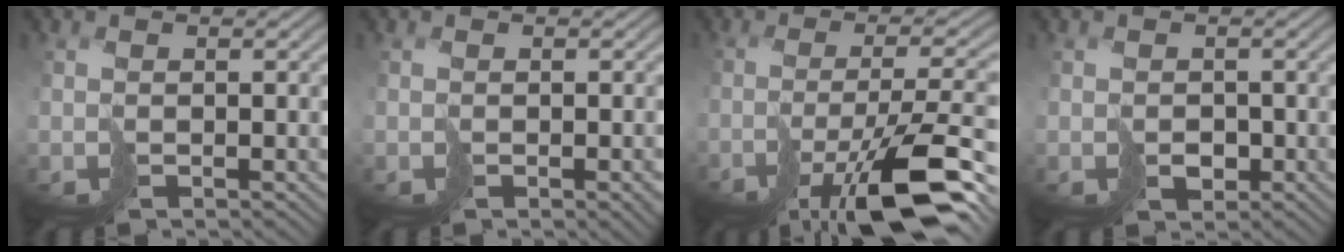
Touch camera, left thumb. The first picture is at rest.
{"total": 2.3, "force": [-1.1, 0.7, 1.8], "torque": [-0.028, -0.001, -0.013]}
{"total": 14.3, "force": [-8.1, 3.8, 11.2], "torque": [-0.191, -0.015, -0.130]}
{"total": 1.6, "force": [-0.4, 1.4, 0.7], "torque": [-0.008, -0.006, -0.007]}